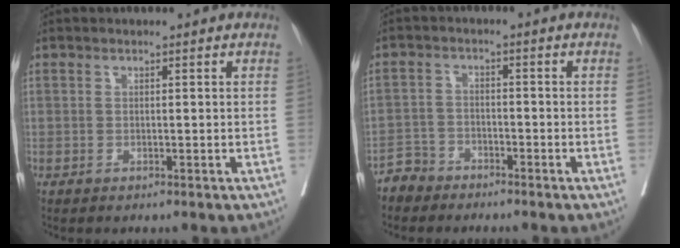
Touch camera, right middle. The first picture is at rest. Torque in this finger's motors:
{"motor_torque": [0.30, -0.29, -0.03, 0.01]}